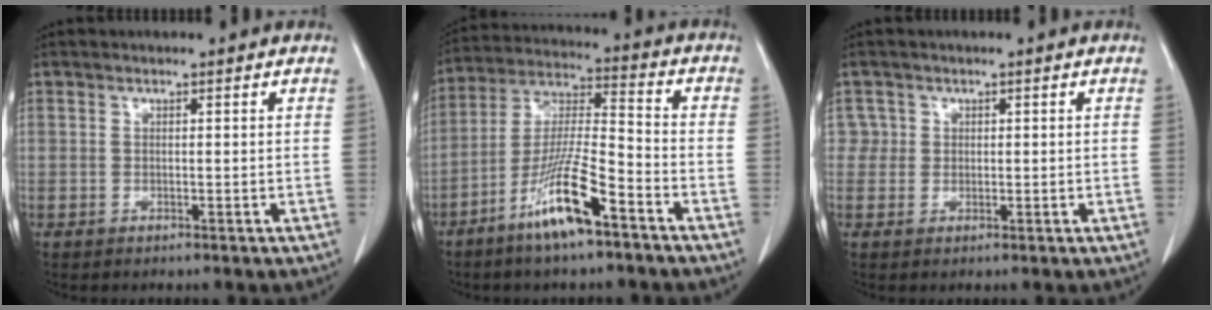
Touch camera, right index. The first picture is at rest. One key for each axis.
{"total": 12.5, "fx": -7.4, "fy": 1.3, "fz": 10.0, "tx": -0.197, "ty": -0.013, "tz": -0.141}
{"total": 1.9, "fx": 0.4, "fy": 1.9, "fz": -0.2, "tx": 0.017, "ty": 0.002, "tz": 0.002}